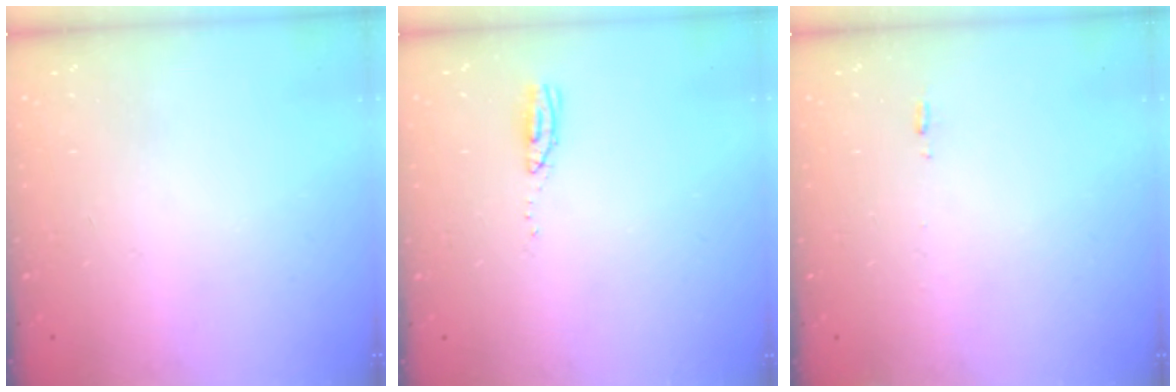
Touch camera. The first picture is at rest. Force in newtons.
{"total": 3.6, "press": 3.3, "slide": 1.5}
{"total": 6.6, "press": 6.3, "slide": 1.9}